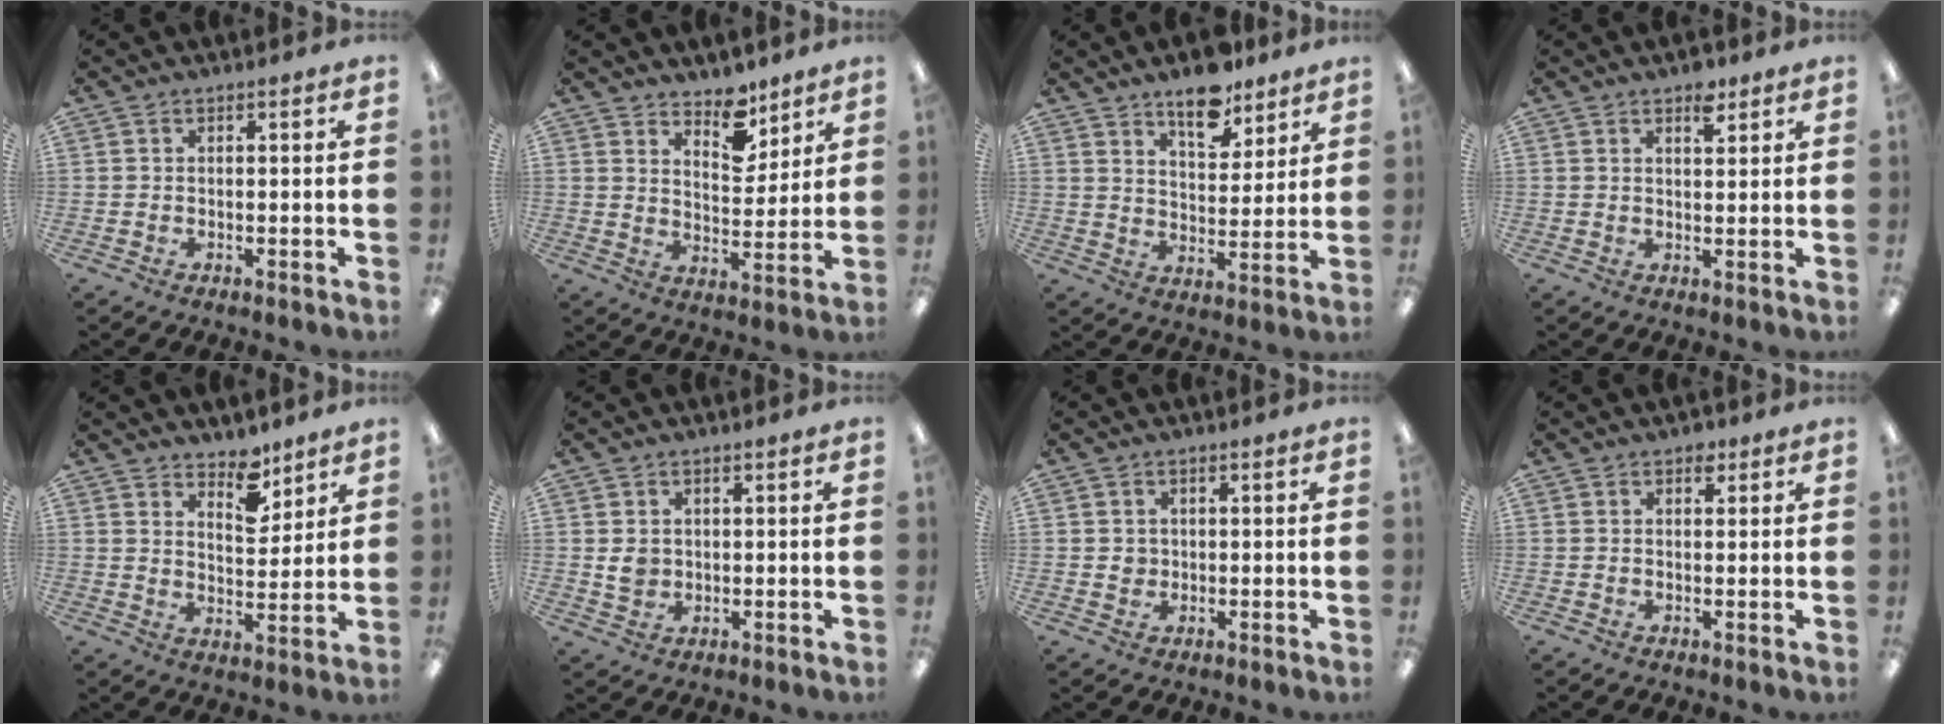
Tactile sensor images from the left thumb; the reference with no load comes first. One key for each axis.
{"total": 8.5, "fx": 6.9, "fy": 4.1, "fz": 2.8, "tx": -0.016, "ty": -0.053, "tz": 0.120}
{"total": 11.0, "fx": 8.5, "fy": 4.9, "fz": 5.0, "tx": -0.059, "ty": -0.053, "tz": 0.148}
{"total": 4.3, "fx": 3.0, "fy": 1.9, "fz": 2.4, "tx": -0.012, "ty": -0.017, "tz": 0.045}
{"total": 7.4, "fx": 6.1, "fy": 3.4, "fz": 2.6, "tx": -0.015, "ty": -0.045, "tz": 0.104}
{"total": 3.7, "fx": 0.7, "fy": 3.3, "fz": 1.6, "tx": -0.024, "ty": 0.002, "tz": 0.012}
{"total": 2.1, "fx": 0.4, "fy": 2.0, "fz": 0.5, "tx": -0.004, "ty": 0.003, "tz": 0.004}
{"total": 2.1, "fx": 1.3, "fy": 1.4, "fz": 1.0, "tx": -0.005, "ty": -0.003, "tz": 0.020}